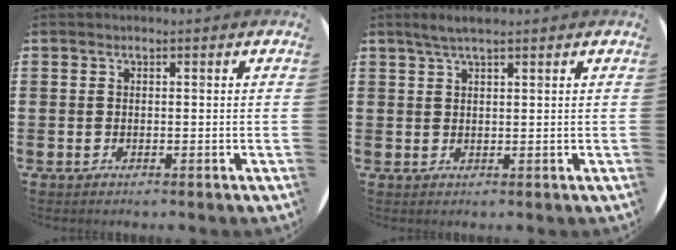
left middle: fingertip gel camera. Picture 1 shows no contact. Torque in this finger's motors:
{"motor_torque": [0.51, -0.35, 0.07, 0.02]}